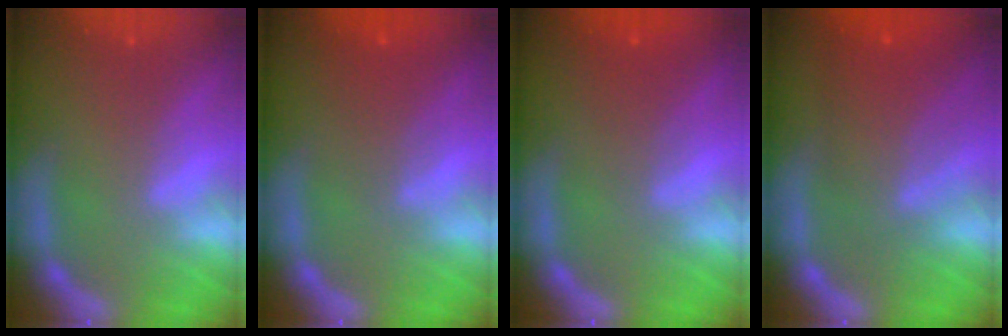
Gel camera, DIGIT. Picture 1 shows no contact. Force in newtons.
{"total": 3.0}
{"total": 2.4}
{"total": 6.5}